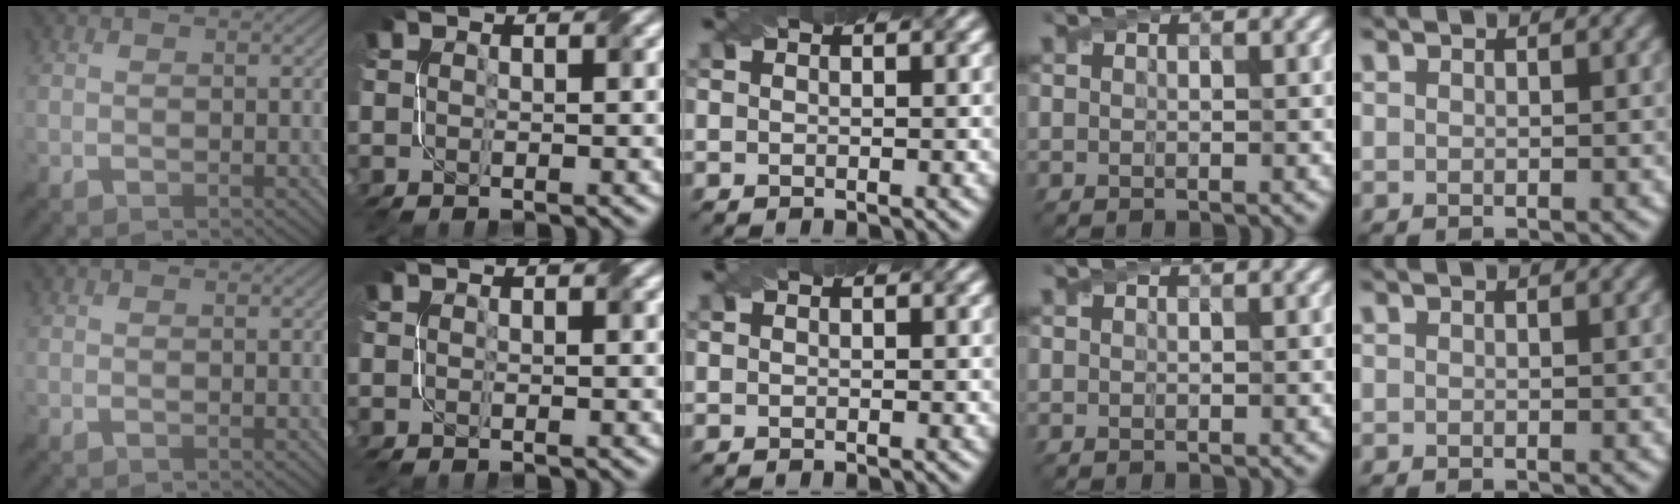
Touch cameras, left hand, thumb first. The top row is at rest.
{}